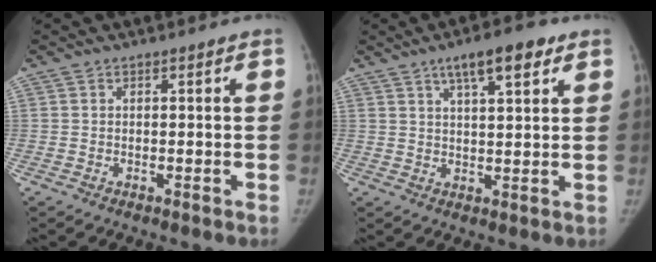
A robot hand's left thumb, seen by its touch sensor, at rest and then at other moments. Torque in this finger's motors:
{"motor_torque": [0.57, -0.19, 1.14, -0.78, 0.06]}